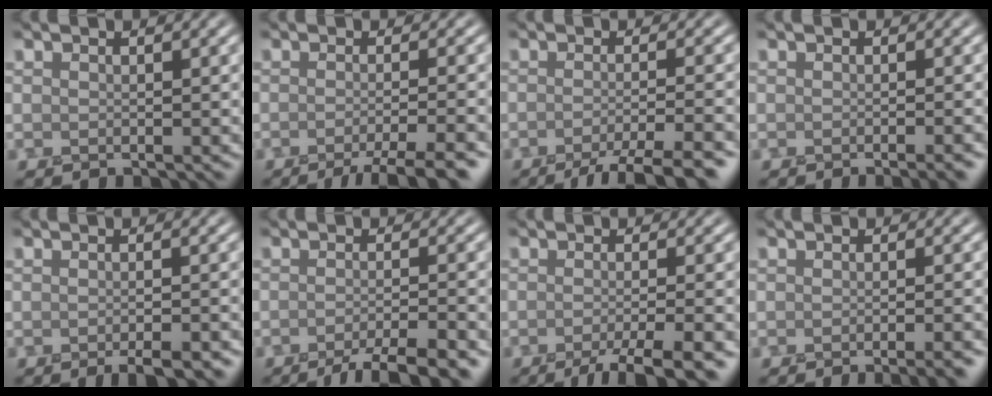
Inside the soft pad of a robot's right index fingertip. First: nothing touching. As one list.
[{"total": 5.3, "force": [-3.2, 1.1, 4.1], "torque": [-0.047, -0.003, -0.053]}, {"total": 5.8, "force": [-3.8, 1.2, 4.2], "torque": [-0.052, -0.002, -0.062]}, {"total": 2.7, "force": [-1.4, 0.8, 2.2], "torque": [-0.008, 0.001, -0.017]}, {"total": 4.1, "force": [-2.3, 1.0, 3.2], "torque": [-0.037, -0.003, -0.027]}, {"total": 5.6, "force": [-3.7, 1.2, 4.0], "torque": [-0.051, 0.000, -0.063]}, {"total": 5.9, "force": [-3.4, 1.3, 4.6], "torque": [-0.055, -0.004, -0.057]}, {"total": 3.9, "force": [-2.2, 1.1, 3.0], "torque": [-0.014, 0.008, -0.027]}]